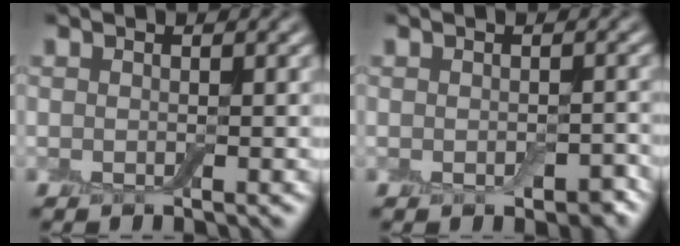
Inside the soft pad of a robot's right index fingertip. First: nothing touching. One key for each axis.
{"total": 1.9, "fx": -0.7, "fy": 1.1, "fz": 1.3, "tx": -0.022, "ty": -0.008, "tz": -0.007}